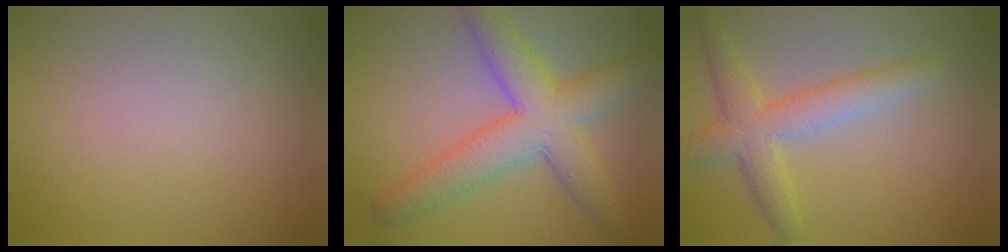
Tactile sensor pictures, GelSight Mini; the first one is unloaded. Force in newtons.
{"total": 7.0, "press": 7.0, "slide": 0.1}
{"total": 4.3, "press": 4.3, "slide": 0.2}